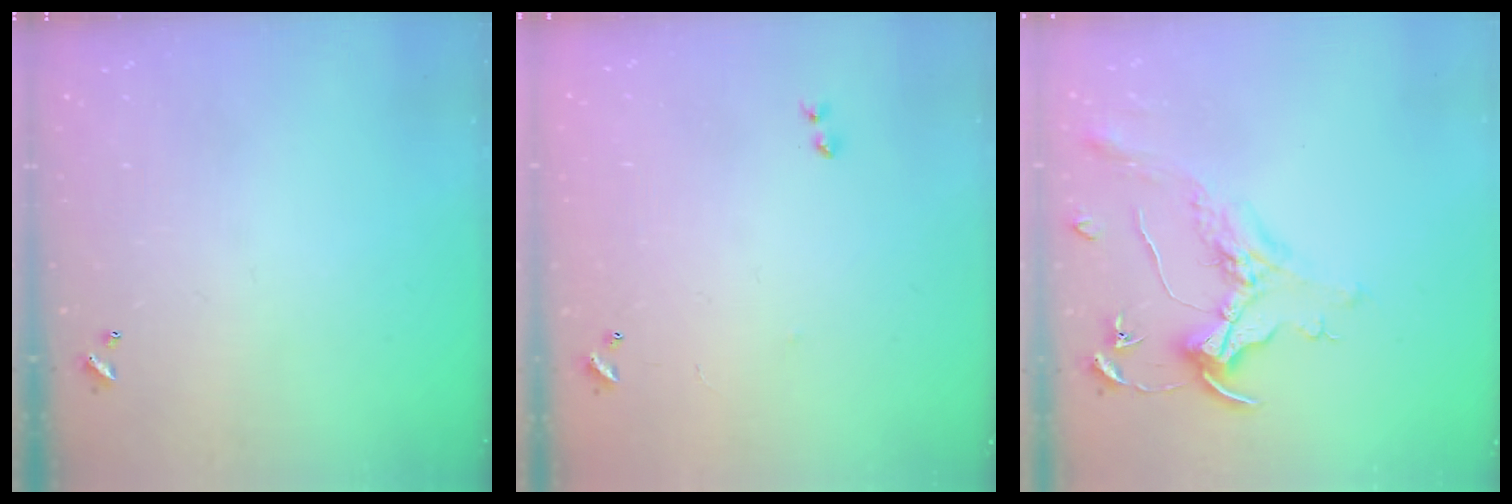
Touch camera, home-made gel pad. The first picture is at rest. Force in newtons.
{"total": 7.2, "press": 7.2, "slide": 0.5}
{"total": 1.5, "press": 1.3, "slide": 0.7}